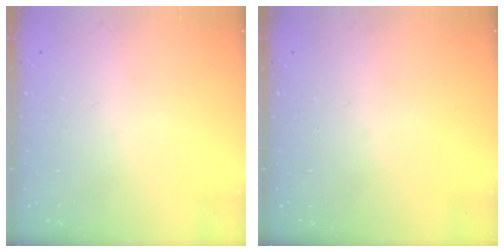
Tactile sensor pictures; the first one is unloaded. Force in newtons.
{"total": 0.0}